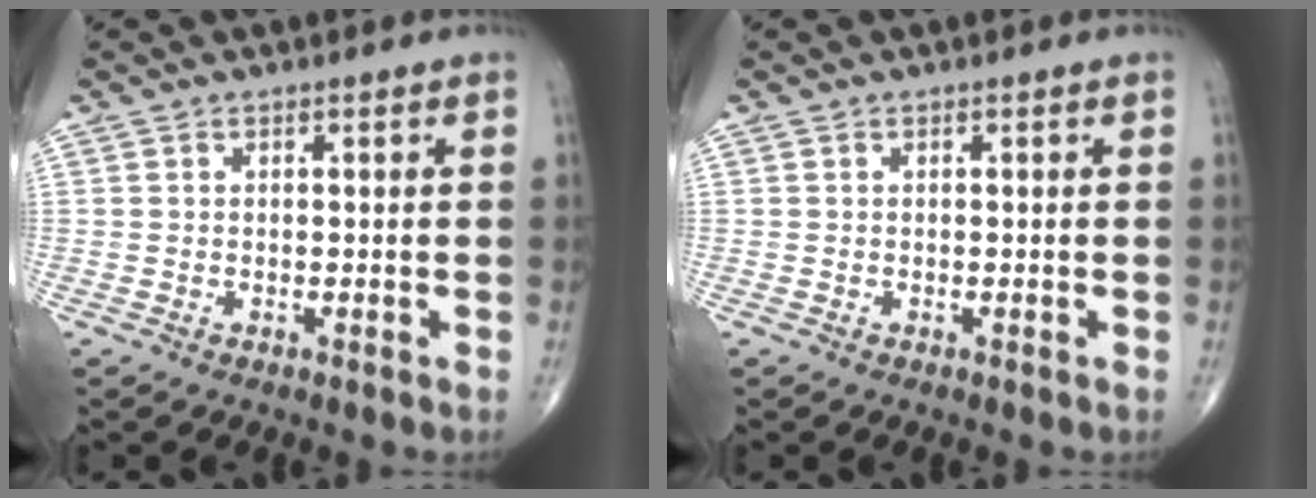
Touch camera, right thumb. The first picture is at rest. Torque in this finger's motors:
{"motor_torque": [0.18, 0.17, -0.16, -0.06, 0.07]}